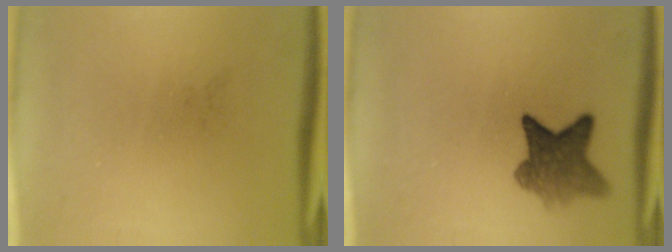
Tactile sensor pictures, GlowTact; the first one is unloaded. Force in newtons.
{"total": 6.8}